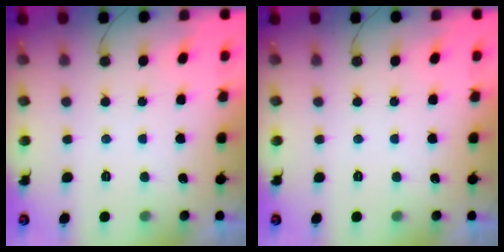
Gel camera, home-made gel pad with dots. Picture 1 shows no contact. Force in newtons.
{"total": 0.0}